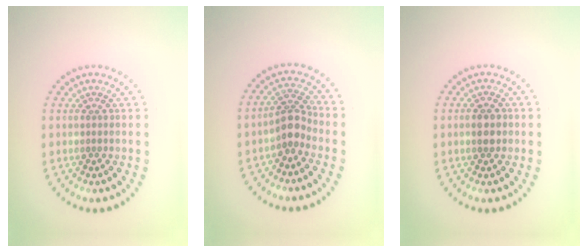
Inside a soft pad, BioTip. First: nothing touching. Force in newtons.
{"total": 2.7, "press": 2.1, "slide": 1.7}
{"total": 1.9, "press": 1.9, "slide": 0.2}